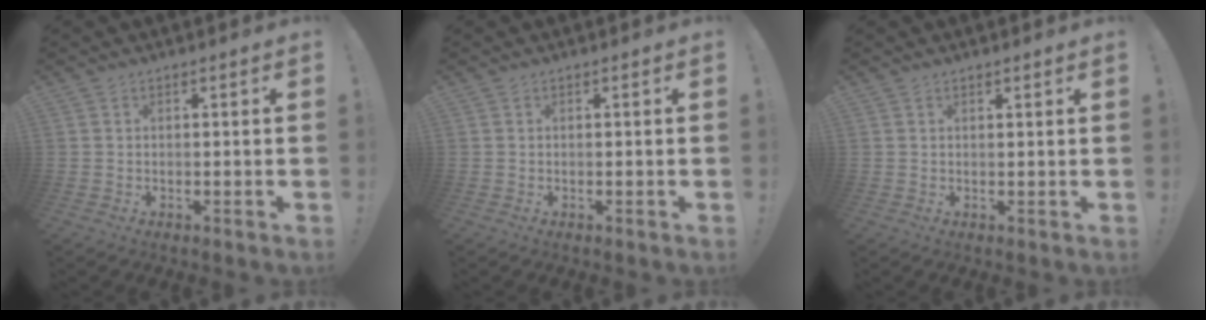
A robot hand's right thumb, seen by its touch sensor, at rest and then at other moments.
{"total": 0.0}
{"total": 0.8, "force": [0.8, 0.1, 0.3], "torque": [0.001, -0.003, 0.013]}